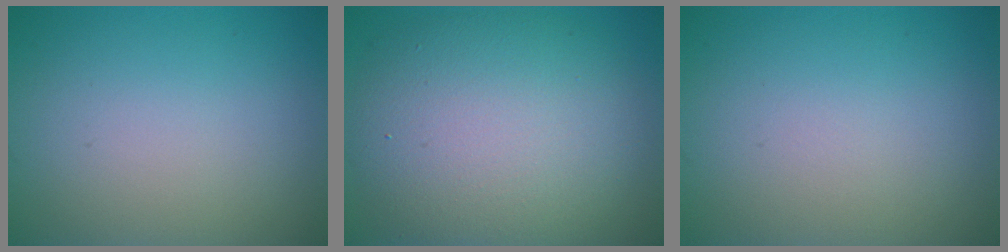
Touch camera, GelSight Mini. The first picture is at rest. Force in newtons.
{"total": 10.7, "press": 10.6, "slide": 0.5}
{"total": 0.0}